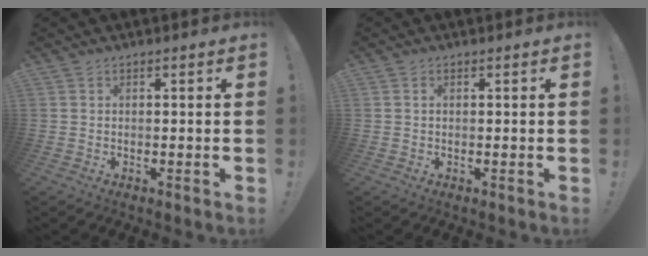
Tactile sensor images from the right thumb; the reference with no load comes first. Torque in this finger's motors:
{"motor_torque": [0.01, -0.12, -0.06, 0.20, -0.01]}